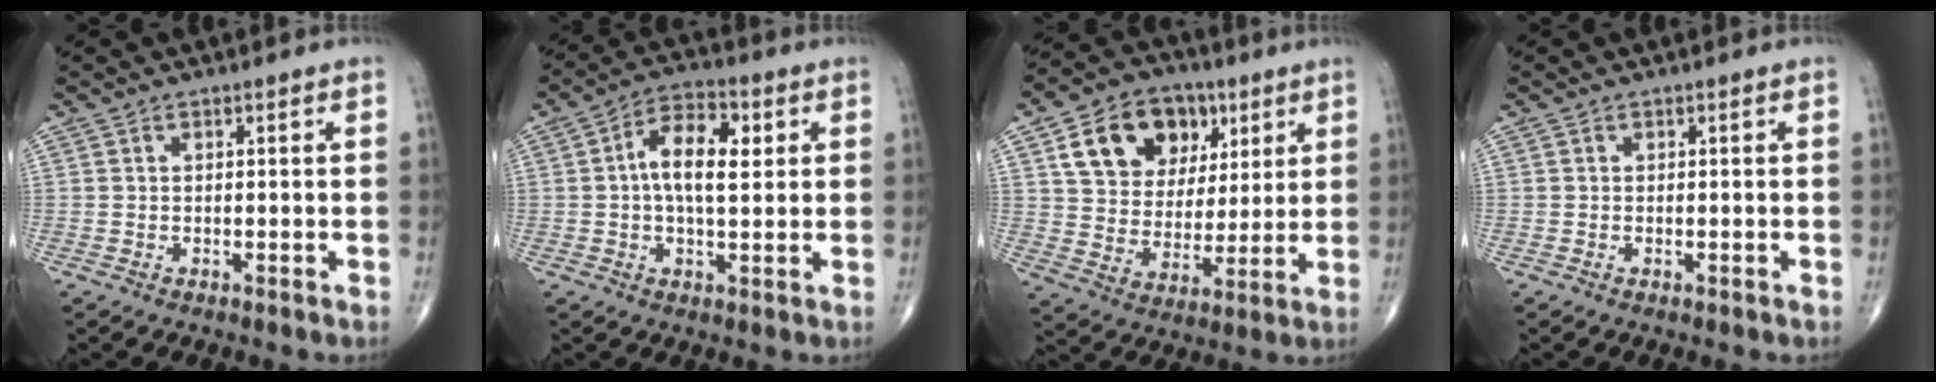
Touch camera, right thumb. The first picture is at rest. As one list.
[{"total": 10.2, "force": [1.7, 5.0, 8.7], "torque": [-0.139, 0.013, 0.022]}, {"total": 16.9, "force": [7.1, 12.4, 8.9], "torque": [-0.110, -0.010, 0.123]}, {"total": 0.0}]